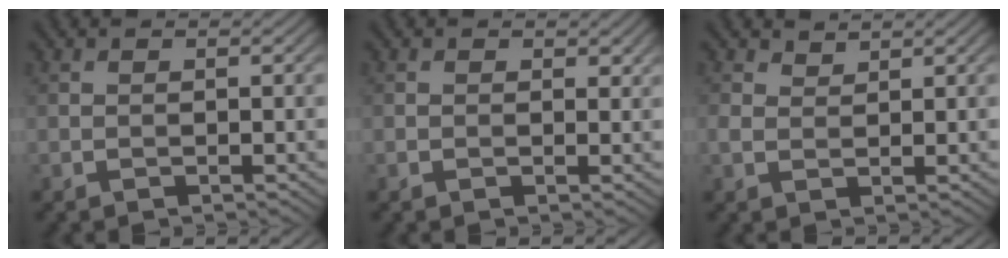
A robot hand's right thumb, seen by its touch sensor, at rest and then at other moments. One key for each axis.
{"total": 1.2, "fx": 0.5, "fy": 0.9, "fz": 0.6, "tx": -0.012, "ty": -0.004, "tz": 0.006}
{"total": 2.0, "fx": 1.5, "fy": 1.0, "fz": 0.9, "tx": -0.026, "ty": 0.003, "tz": 0.032}